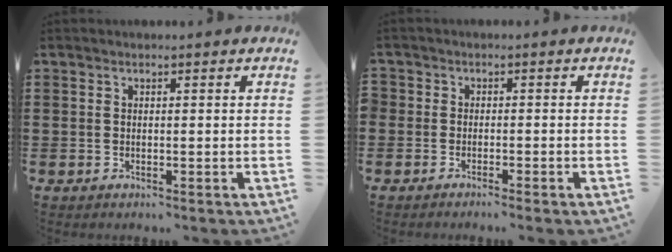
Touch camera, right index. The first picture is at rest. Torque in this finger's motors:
{"motor_torque": [0.07, 0.01, -0.01, 0.01]}